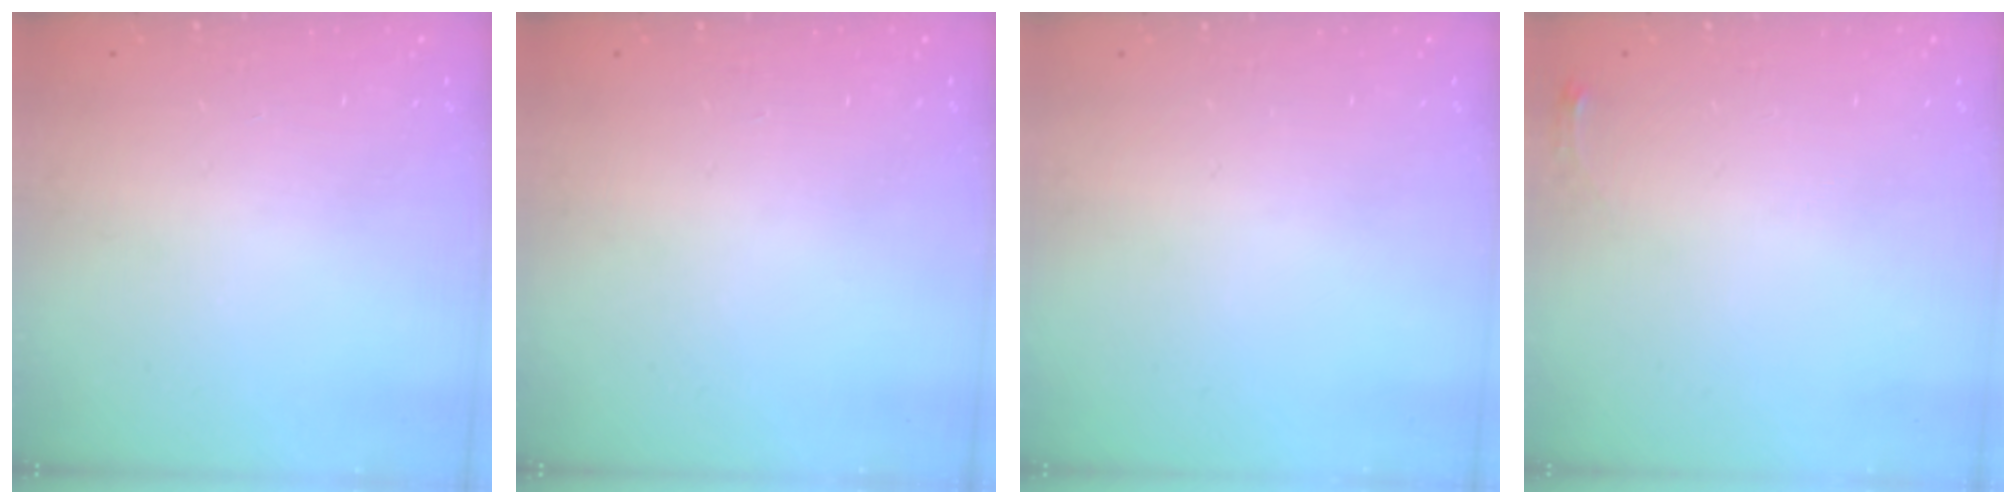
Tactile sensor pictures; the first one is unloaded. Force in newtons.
{"total": 0.0}
{"total": 0.0}
{"total": 3.6, "press": 3.6, "slide": 0.5}